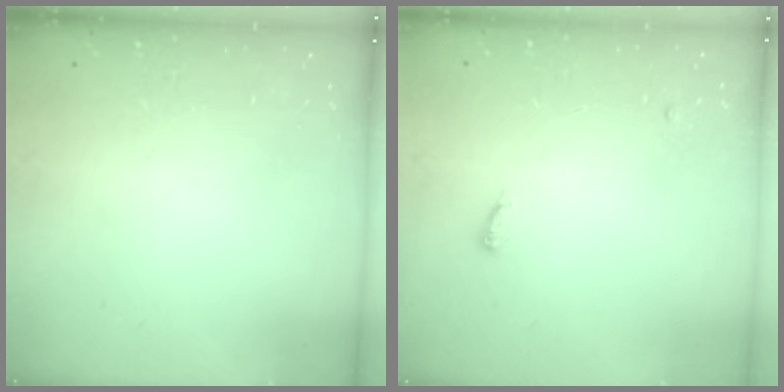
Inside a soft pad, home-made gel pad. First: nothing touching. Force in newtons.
{"total": 3.6, "press": 3.5, "slide": 0.7}